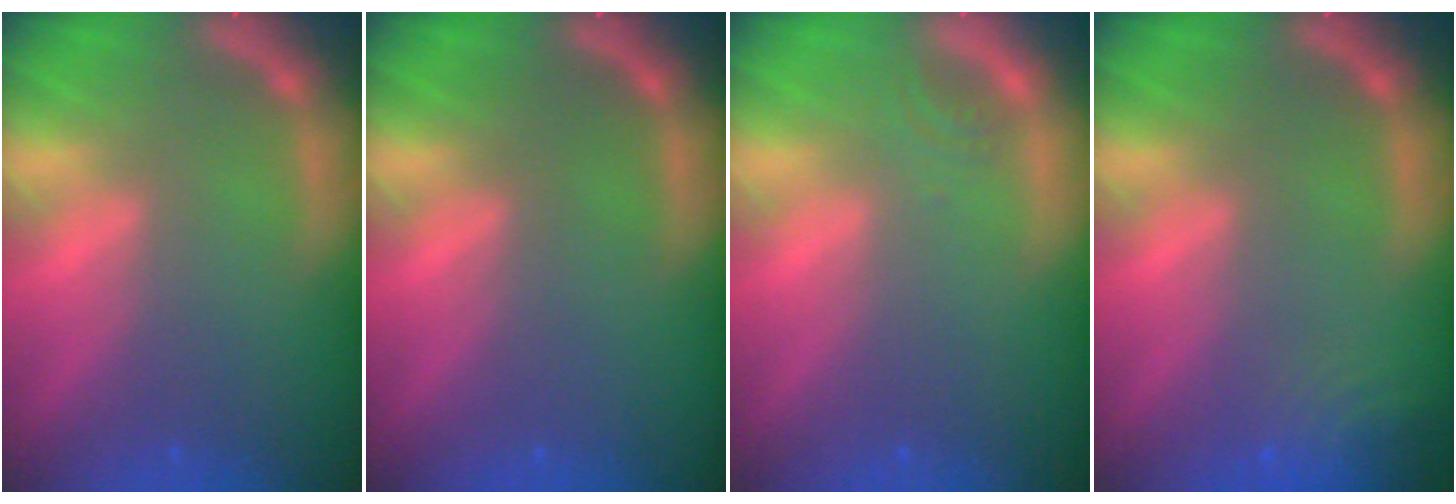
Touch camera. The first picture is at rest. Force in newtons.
{"total": 0.0}
{"total": 1.0}
{"total": 4.0}